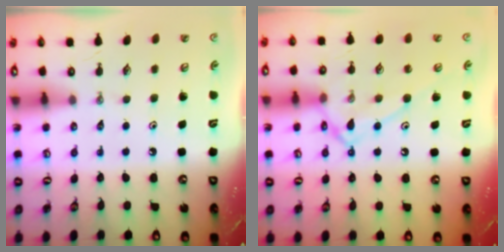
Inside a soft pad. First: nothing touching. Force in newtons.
{"total": 12.0, "press": 11.9, "slide": 0.8}